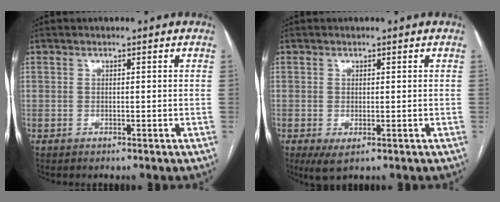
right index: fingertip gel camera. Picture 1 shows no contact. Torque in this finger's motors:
{"motor_torque": [0.98, -0.71, 0.10, 0.01]}